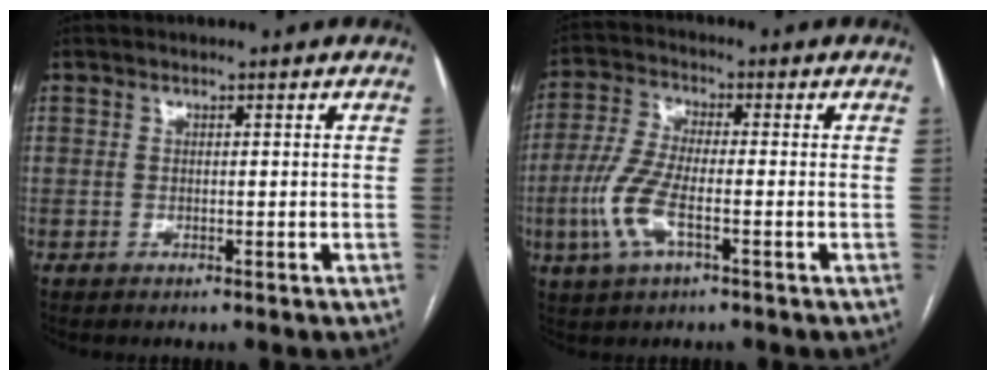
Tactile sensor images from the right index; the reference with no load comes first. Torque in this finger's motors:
{"motor_torque": [0.41, -0.22, 0.35, 0.17]}